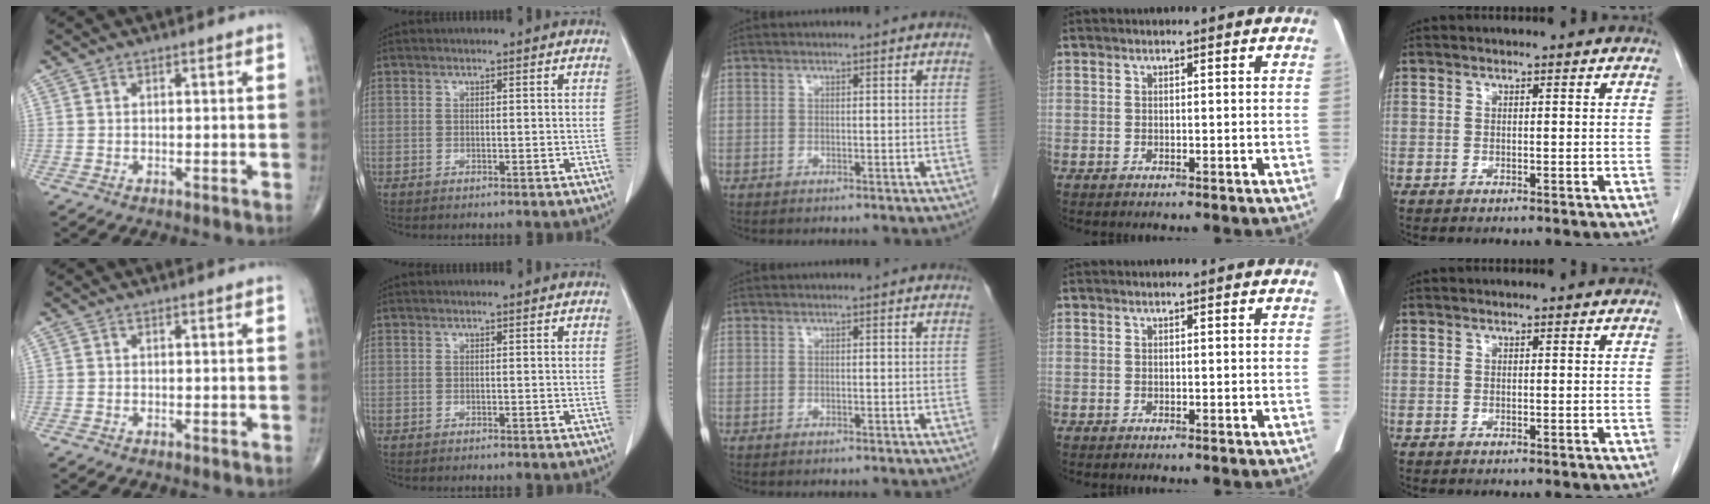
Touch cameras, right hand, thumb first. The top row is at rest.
{}